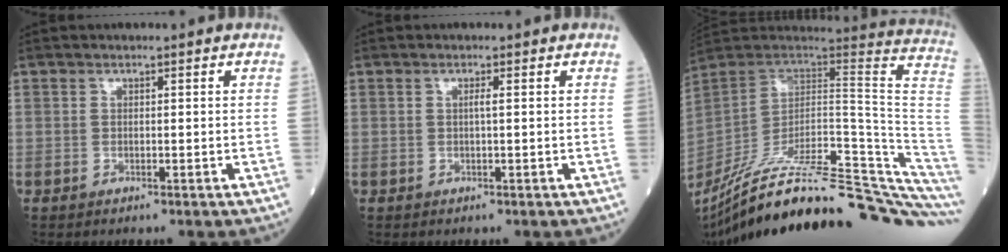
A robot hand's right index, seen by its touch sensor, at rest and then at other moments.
{"total": 0.7, "force": [0.0, -0.1, 0.7], "torque": [-0.013, 0.001, 0.000]}
{"total": 35.8, "force": [-29.7, 1.6, 19.9], "torque": [-0.198, -0.030, -0.427]}